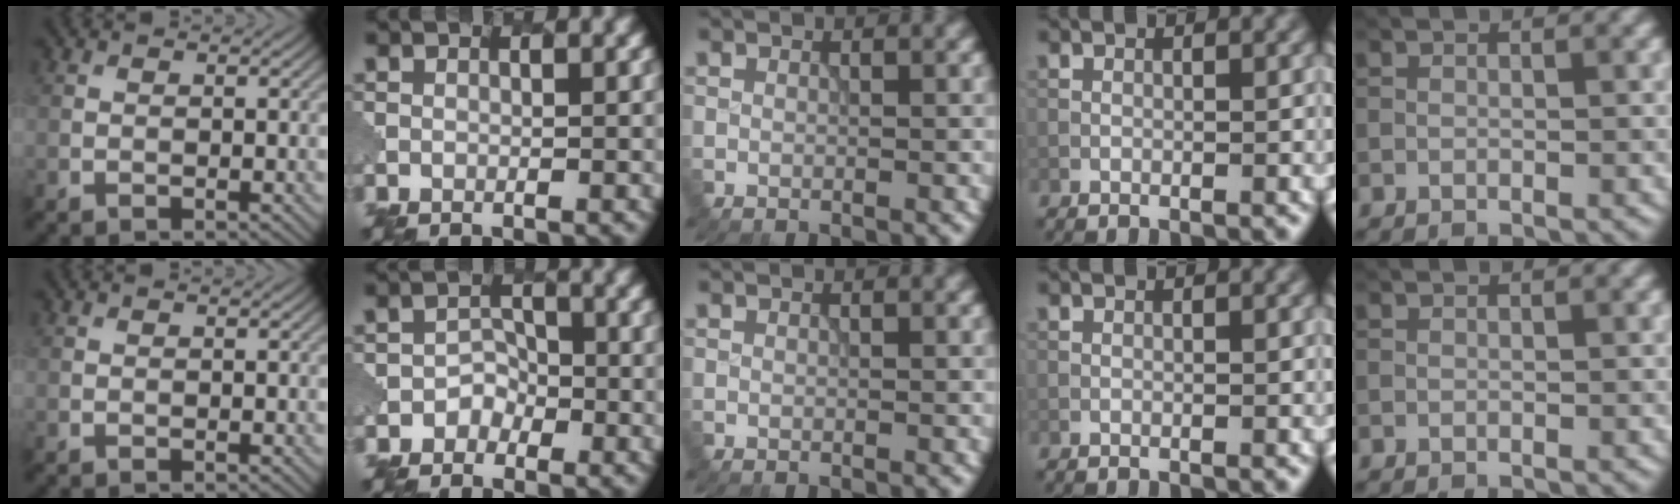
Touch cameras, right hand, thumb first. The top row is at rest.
{"index": {"total": 1.5, "force": [-0.8, 1.3, 0.3], "torque": [0.004, 0.008, -0.017]}}